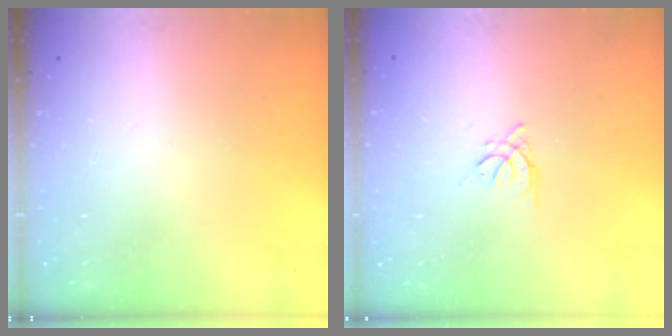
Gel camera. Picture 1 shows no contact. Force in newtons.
{"total": 2.5, "press": 2.4, "slide": 0.5}